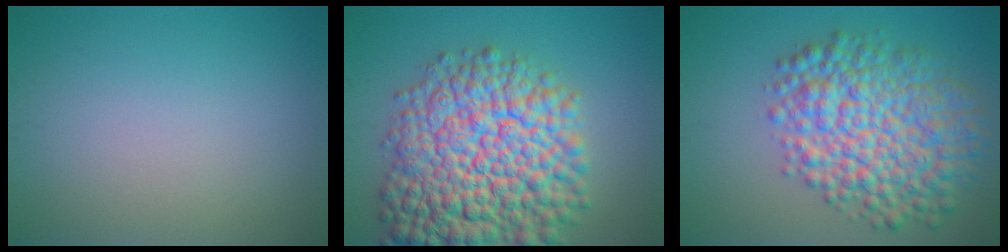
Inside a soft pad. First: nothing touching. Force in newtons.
{"total": 14.4, "press": 14.4, "slide": 0.6}
{"total": 9.5, "press": 9.5, "slide": 0.3}